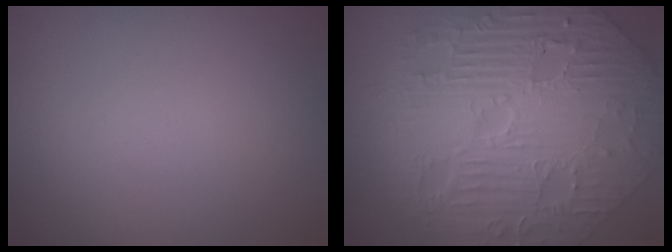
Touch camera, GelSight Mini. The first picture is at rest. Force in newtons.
{"total": 11.6, "press": 7.7, "slide": 8.7}